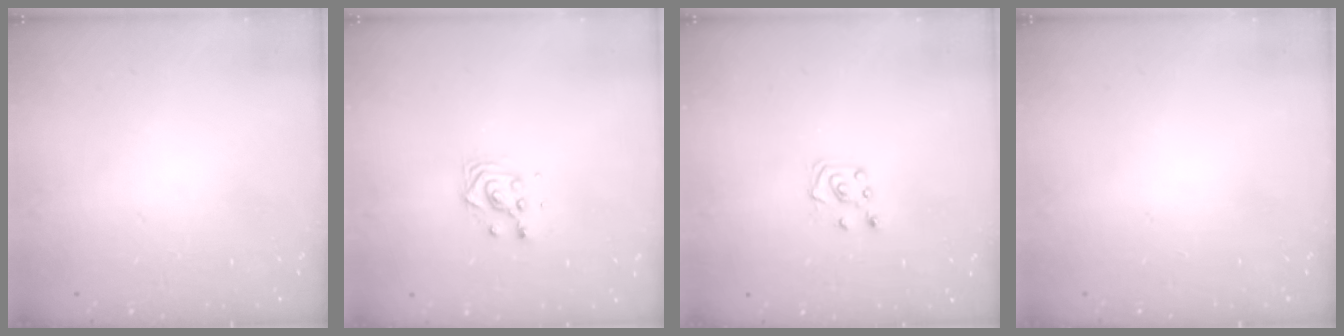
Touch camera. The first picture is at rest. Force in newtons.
{"total": 3.8, "press": 3.8, "slide": 0.3}
{"total": 5.1, "press": 5.1, "slide": 0.5}
{"total": 0.0}